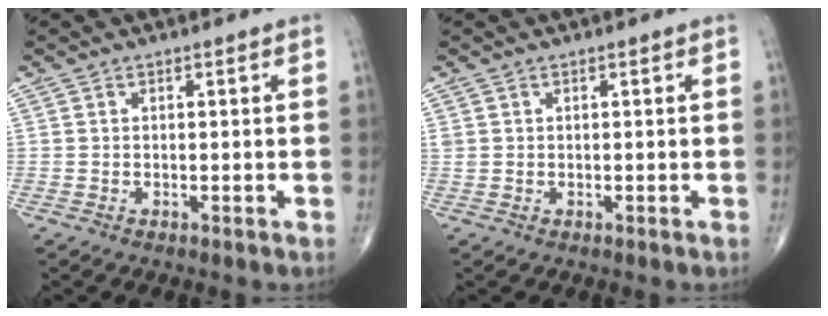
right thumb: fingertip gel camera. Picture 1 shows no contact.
{"total": 0.8, "force": [0.2, 0.7, 0.3], "torque": [-0.002, 0.004, 0.006]}